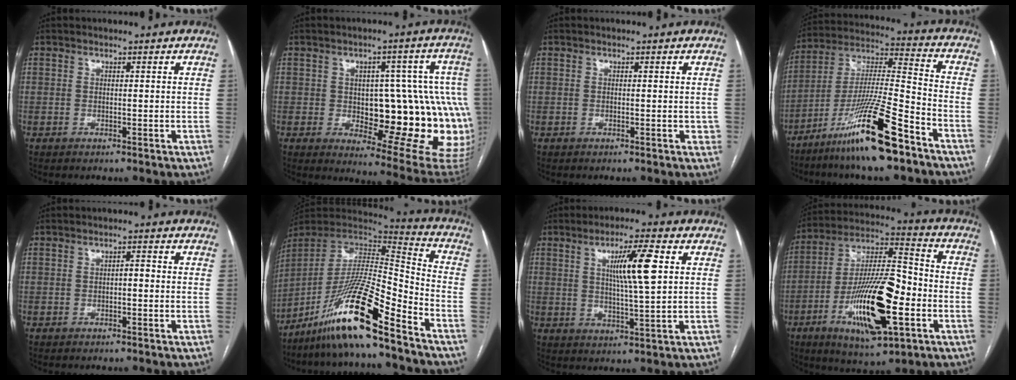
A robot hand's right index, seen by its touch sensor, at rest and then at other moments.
{"total": 21.8, "force": [-1.6, 7.8, 20.3], "torque": [-0.172, 0.032, 0.013]}
{"total": 0.8, "force": [-0.1, 0.6, 0.6], "torque": [-0.003, 0.004, 0.000]}
{"total": 17.5, "force": [-11.1, 0.6, 13.5], "torque": [-0.277, -0.026, -0.202]}
{"total": 1.2, "force": [-0.3, 0.4, 1.1], "torque": [-0.014, 0.005, -0.005]}
{"total": 18.6, "force": [-13.0, 1.0, 13.4], "torque": [-0.272, -0.011, -0.238]}
{"total": 8.7, "force": [2.4, 0.3, 8.4], "torque": [-0.144, 0.000, 0.040]}
{"total": 20.1, "force": [-6.2, 5.3, 18.4], "torque": [-0.354, -0.003, -0.097]}